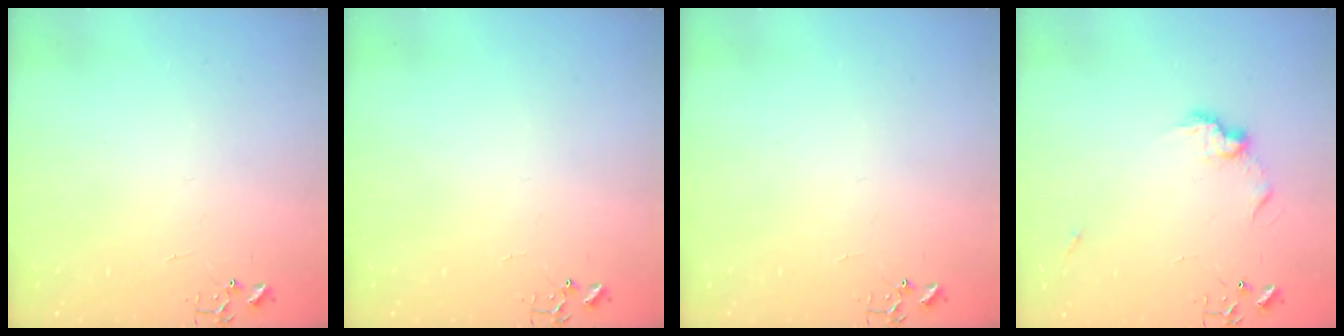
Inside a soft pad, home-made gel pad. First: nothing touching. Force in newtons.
{"total": 0.0}
{"total": 0.0}
{"total": 8.8, "press": 8.8, "slide": 0.4}